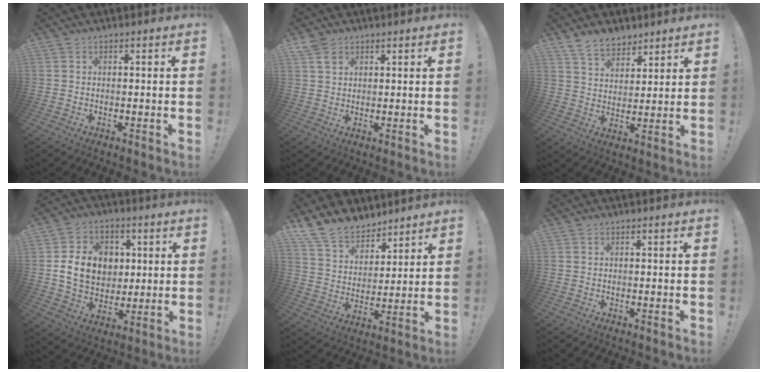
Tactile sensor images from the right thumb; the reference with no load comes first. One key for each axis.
{"total": 4.3, "fx": 2.8, "fy": 2.7, "fz": 1.8, "tx": -0.029, "ty": -0.012, "tz": 0.054}
{"total": 9.0, "fx": 7.1, "fy": 4.9, "fz": 2.6, "tx": -0.052, "ty": -0.045, "tz": 0.139}
{"total": 14.7, "fx": 2.7, "fy": 12.0, "fz": 8.0, "tx": -0.131, "ty": -0.004, "tz": 0.058}
{"total": 13.7, "fx": 11.3, "fy": 7.1, "fz": 3.2, "tx": -0.070, "ty": -0.089, "tz": 0.217}
{"total": 0.0}